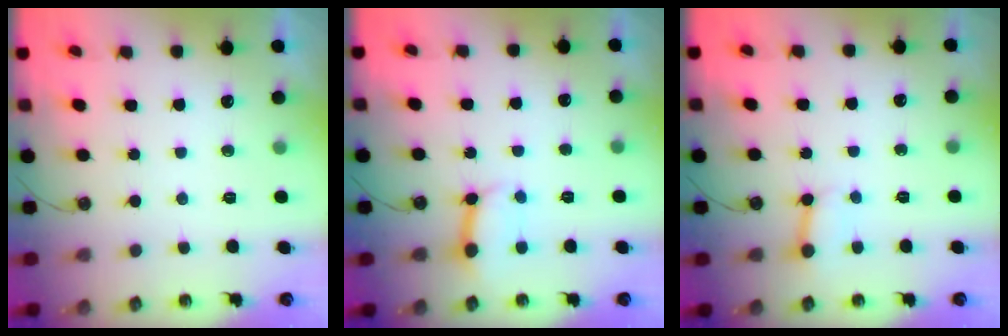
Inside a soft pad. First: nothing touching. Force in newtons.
{"total": 8.9, "press": 8.8, "slide": 0.7}
{"total": 2.6, "press": 2.6, "slide": 0.1}